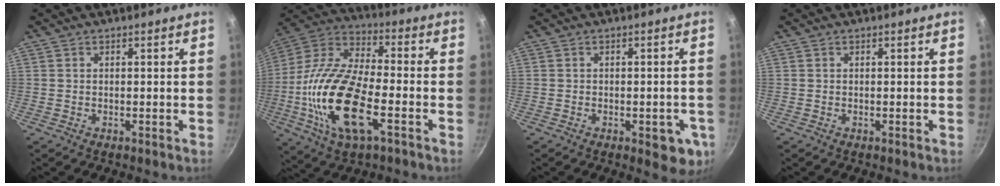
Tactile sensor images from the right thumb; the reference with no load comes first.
{"total": 22.0, "force": [-6.1, 9.3, 19.0], "torque": [-0.396, 0.020, -0.108]}
{"total": 5.6, "force": [-2.3, 2.5, 4.4], "torque": [-0.031, 0.009, -0.024]}
{"total": 0.0}